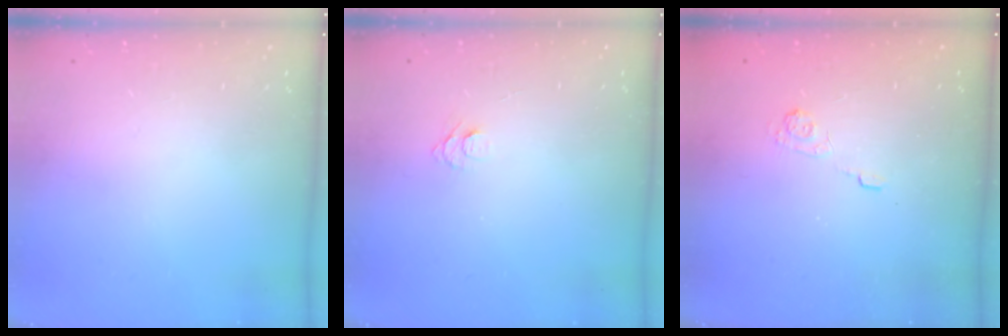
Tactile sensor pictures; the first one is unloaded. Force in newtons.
{"total": 5.5, "press": 5.5, "slide": 0.7}
{"total": 1.9, "press": 1.3, "slide": 1.3}